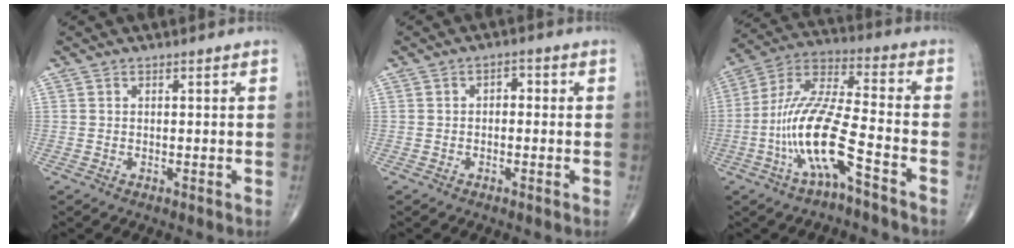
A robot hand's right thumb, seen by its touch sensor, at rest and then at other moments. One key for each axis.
{"total": 2.1, "fx": 0.0, "fy": 1.4, "fz": 1.6, "tx": -0.007, "ty": 0.009, "tz": -0.010}
{"total": 14.8, "fx": -6.0, "fy": 3.4, "fz": 13.1, "tx": -0.275, "ty": 0.051, "tz": -0.114}